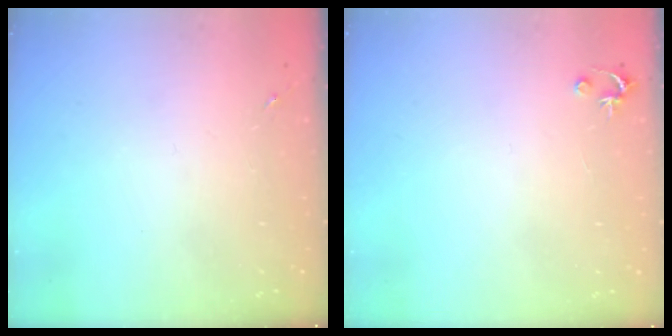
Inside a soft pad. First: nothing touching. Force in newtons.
{"total": 2.5, "press": 2.5, "slide": 0.2}